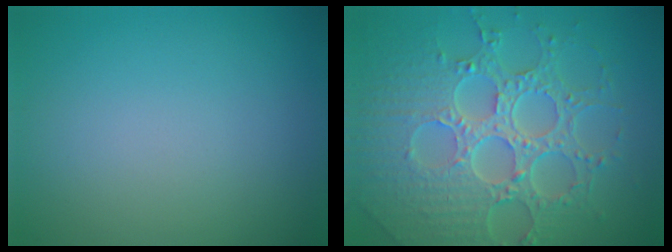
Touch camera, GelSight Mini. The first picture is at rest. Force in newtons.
{"total": 8.1, "press": 6.0, "slide": 5.5}